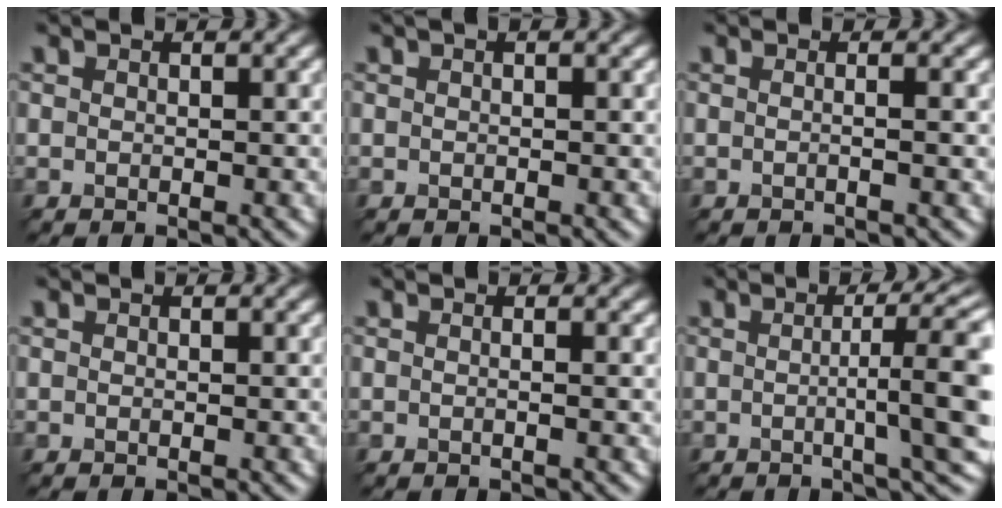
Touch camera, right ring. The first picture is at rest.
{"total": 0.5, "force": [0.2, 0.2, 0.4], "torque": [-0.008, 0.007, -0.007]}
{"total": 1.5, "force": [0.4, 0.7, 1.3], "torque": [0.003, 0.000, -0.019]}
{"total": 0.0}
{"total": 1.4, "force": [0.6, 0.8, 1.0], "torque": [0.009, 0.004, -0.014]}
{"total": 7.4, "force": [-0.2, 1.0, 7.4], "torque": [-0.099, 0.011, 0.009]}